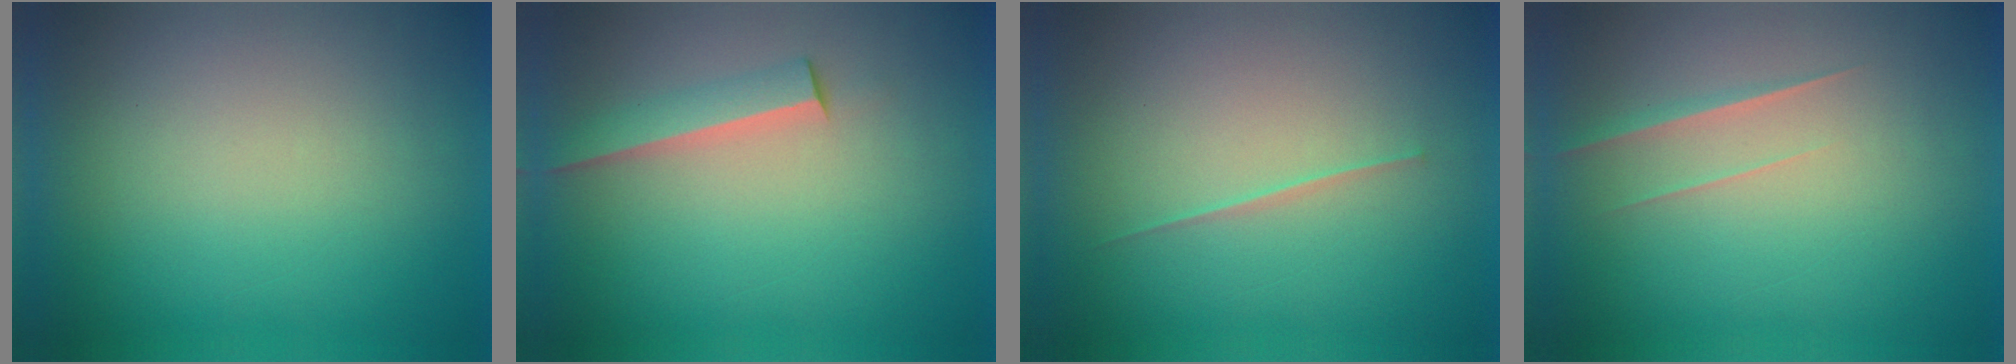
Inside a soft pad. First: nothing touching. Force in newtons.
{"total": 2.4}
{"total": 1.3}
{"total": 1.5}